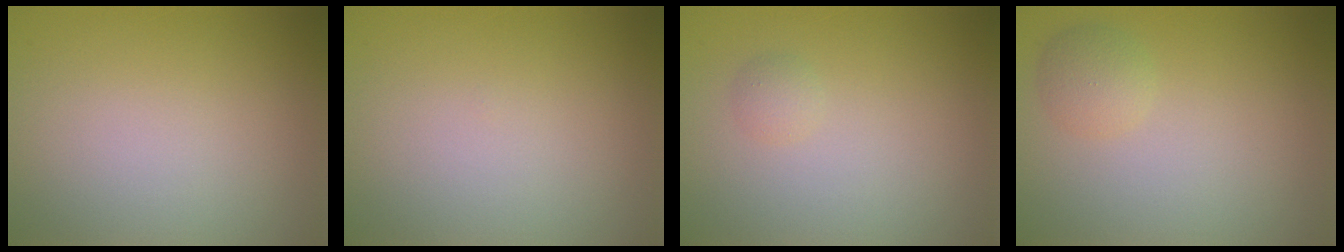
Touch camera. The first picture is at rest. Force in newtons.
{"total": 0.0}
{"total": 0.9, "press": 0.9, "slide": 0.0}
{"total": 1.8, "press": 1.8, "slide": 0.1}